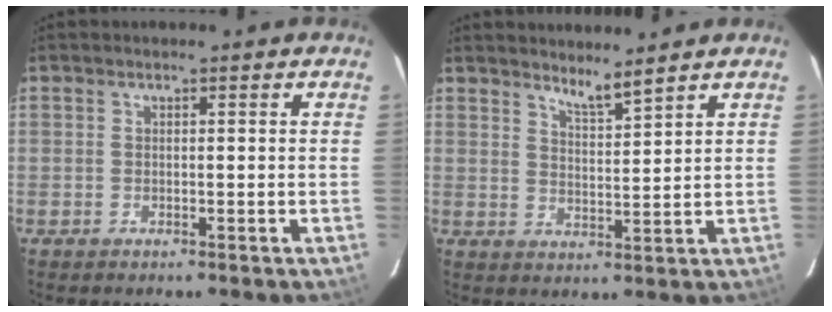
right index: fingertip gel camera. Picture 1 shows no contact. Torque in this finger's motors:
{"motor_torque": [-0.07, 0.31, -0.02, 0.00]}